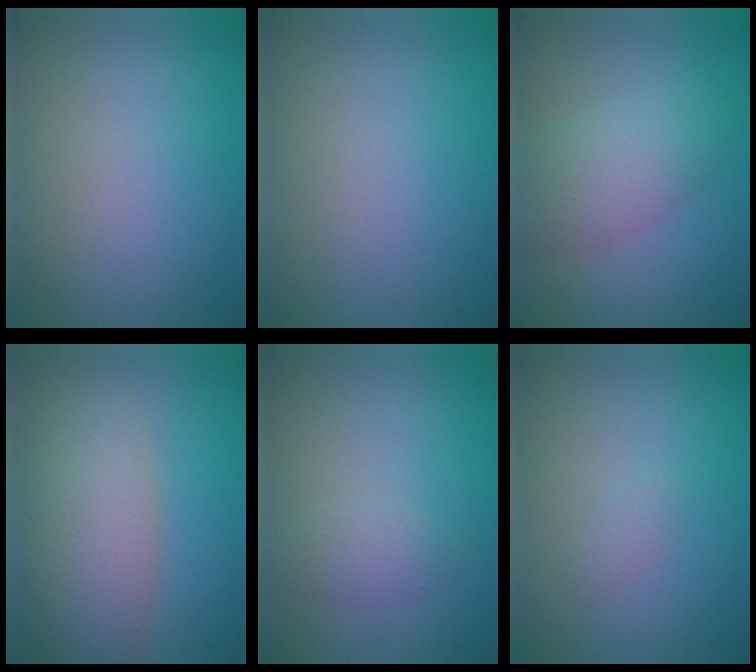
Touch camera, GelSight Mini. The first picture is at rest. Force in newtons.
{"total": 0.0}
{"total": 4.3, "press": 4.3, "slide": 0.1}
{"total": 7.7, "press": 7.7, "slide": 0.6}
{"total": 1.8, "press": 1.8, "slide": 0.2}
{"total": 0.6, "press": 0.6, "slide": 0.0}